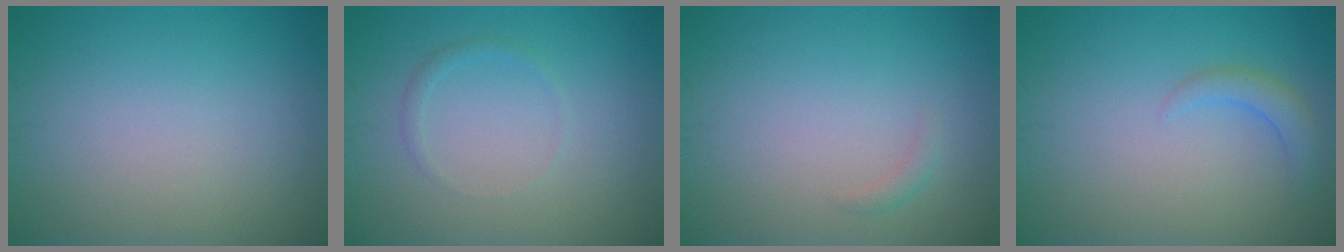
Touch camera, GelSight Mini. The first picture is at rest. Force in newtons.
{"total": 0.8, "press": 0.8, "slide": 0.1}
{"total": 0.8, "press": 0.8, "slide": 0.0}
{"total": 1.8, "press": 1.8, "slide": 0.3}